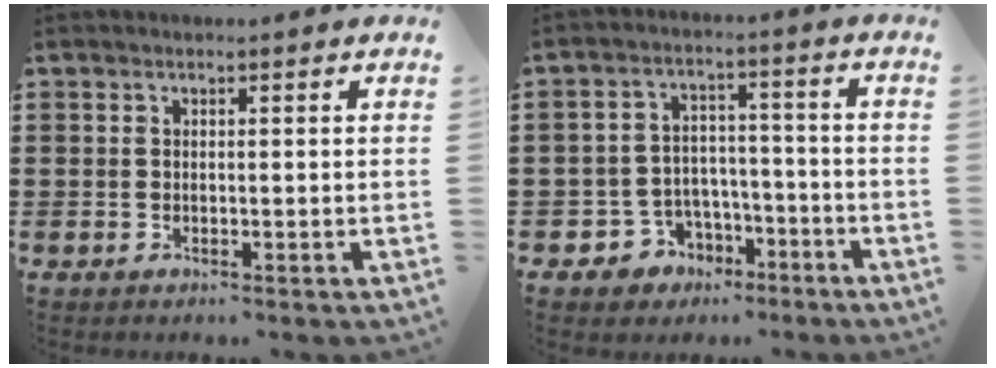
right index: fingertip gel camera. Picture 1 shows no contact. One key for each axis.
{"total": 4.9, "fx": -3.0, "fy": 3.8, "fz": 0.7, "tx": -0.033, "ty": 0.013, "tz": -0.058}